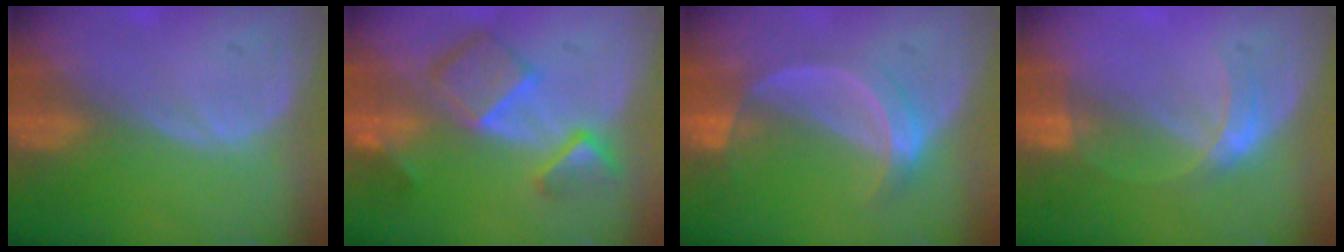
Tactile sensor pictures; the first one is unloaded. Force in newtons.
{"total": 7.9, "press": 6.9, "slide": 3.9}
{"total": 5.2, "press": 4.9, "slide": 1.6}
{"total": 3.3, "press": 3.3, "slide": 0.2}